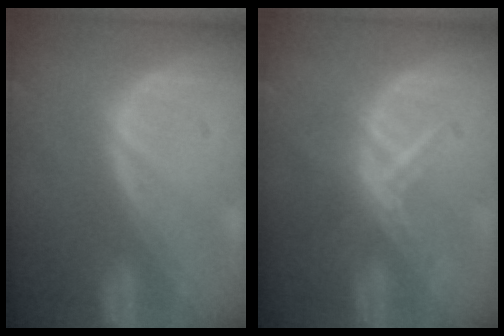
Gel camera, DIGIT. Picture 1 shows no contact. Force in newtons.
{"total": 5.6, "press": 4.8, "slide": 2.8}